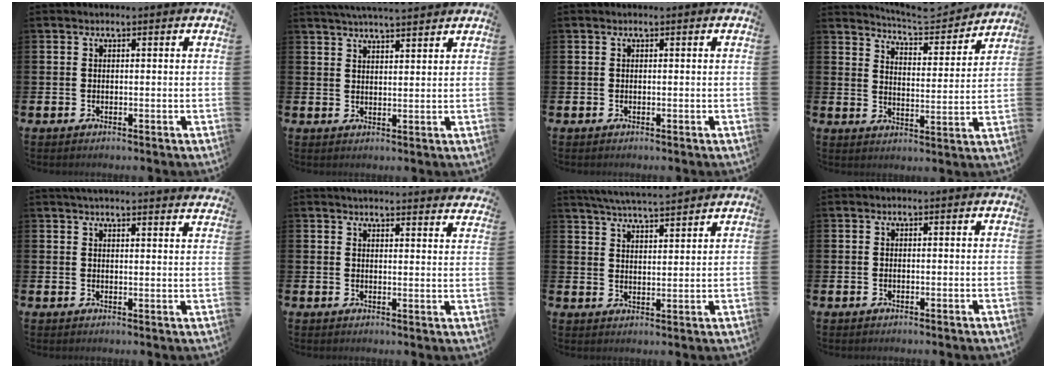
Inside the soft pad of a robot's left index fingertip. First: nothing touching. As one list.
[{"total": 4.3, "force": [4.2, -0.1, 0.9], "torque": [-0.022, -0.016, 0.076]}, {"total": 0.0}, {"total": 5.9, "force": [5.9, 0.4, 0.8], "torque": [-0.033, -0.044, 0.099]}, {"total": 3.4, "force": [3.4, -0.3, 0.2], "torque": [-0.004, -0.018, 0.059]}, {"total": 3.6, "force": [3.6, -0.1, 0.0], "torque": [0.001, -0.022, 0.064]}, {"total": 5.6, "force": [5.5, 0.1, 1.0], "torque": [-0.038, -0.027, 0.100]}, {"total": 0.0}]